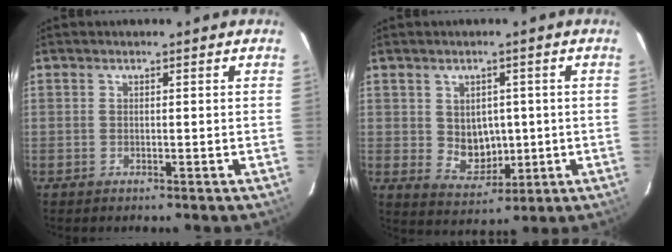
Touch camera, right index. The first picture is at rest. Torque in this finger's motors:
{"motor_torque": [0.22, 0.00, 0.20, 0.04]}